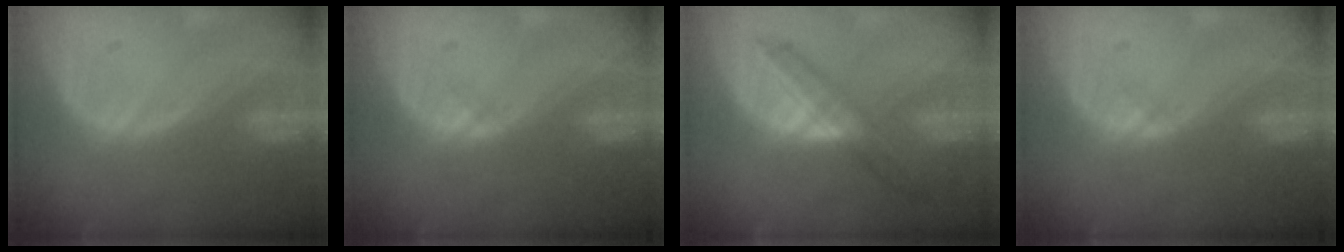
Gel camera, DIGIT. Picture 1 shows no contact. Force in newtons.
{"total": 0.6, "press": 0.5, "slide": 0.2}
{"total": 6.1, "press": 6.0, "slide": 1.0}
{"total": 0.6, "press": 0.5, "slide": 0.2}